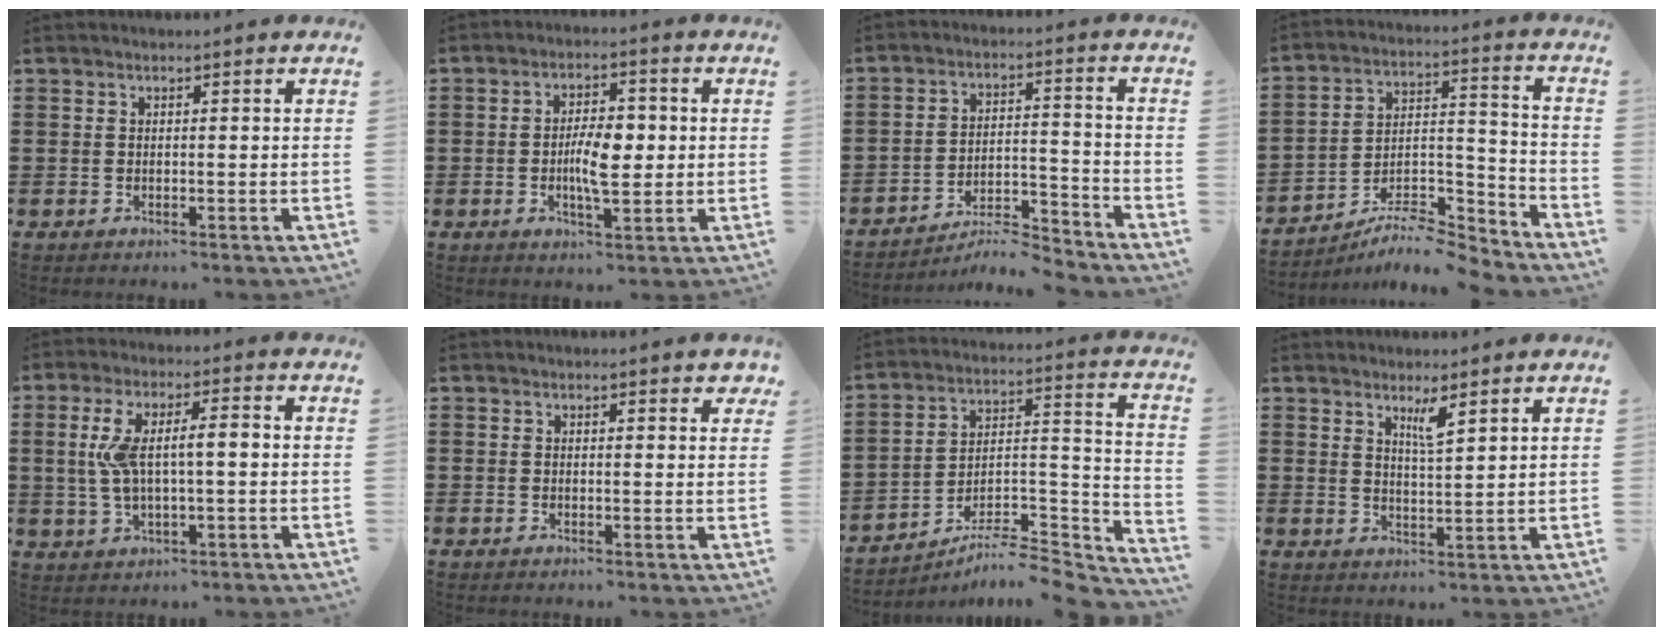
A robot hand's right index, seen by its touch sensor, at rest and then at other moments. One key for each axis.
{"total": 6.5, "fx": -0.3, "fy": 2.4, "fz": 6.0, "tx": -0.109, "ty": 0.001, "tz": -0.011}
{"total": 6.8, "fx": -6.4, "fy": 0.8, "fz": 2.1, "tx": -0.030, "ty": 0.010, "tz": -0.122}
{"total": 8.4, "fx": -7.7, "fy": 1.7, "fz": 2.9, "tx": -0.041, "ty": 0.017, "tz": -0.149}
{"total": 6.9, "fx": 0.5, "fy": 1.8, "fz": 6.6, "tx": -0.146, "ty": -0.003, "tz": -0.003}
{"total": 0.7, "fx": 0.6, "fy": 0.3, "fz": 0.2, "tx": 0.002, "ty": 0.000, "tz": 0.010}
{"total": 6.4, "fx": -5.7, "fy": 1.3, "fz": 2.8, "tx": -0.041, "ty": -0.007, "tz": -0.112}
{"total": 3.4, "fx": 2.4, "fy": 0.4, "fz": 2.4, "tx": -0.044, "ty": 0.000, "tz": 0.039}